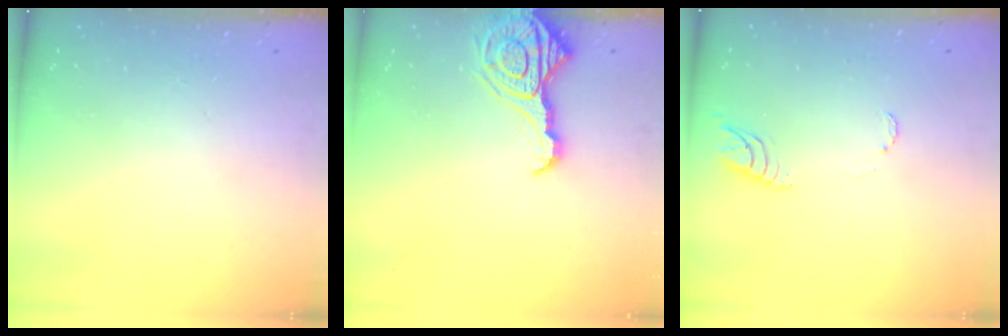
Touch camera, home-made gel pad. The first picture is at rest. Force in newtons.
{"total": 12.8, "press": 12.8, "slide": 1.3}
{"total": 5.2, "press": 5.2, "slide": 0.6}